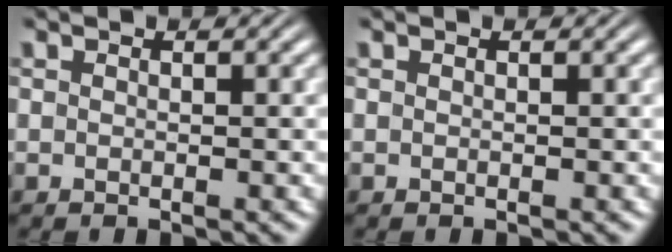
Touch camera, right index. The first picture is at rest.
{"total": 0.0}